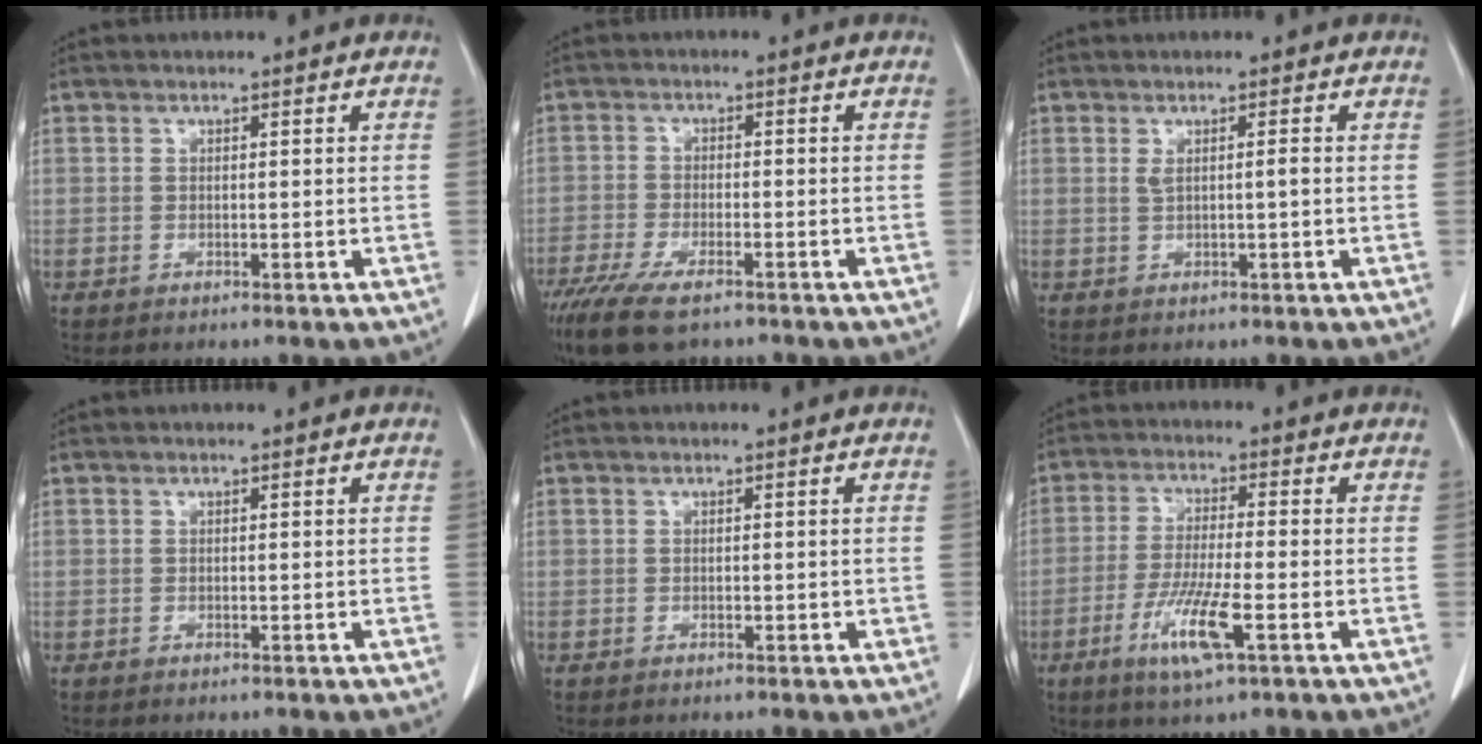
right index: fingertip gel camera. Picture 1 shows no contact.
{"total": 10.2, "force": [-7.5, 2.9, 6.4], "torque": [-0.112, -0.021, -0.123]}
{"total": 1.5, "force": [0.2, 0.0, 1.5], "torque": [-0.028, 0.000, 0.005]}
{"total": 0.0}
{"total": 0.5, "force": [-0.1, 0.4, 0.4], "torque": [-0.003, 0.002, 0.001]}
{"total": 8.5, "force": [-3.7, 0.5, 7.7], "torque": [-0.153, -0.019, -0.067]}